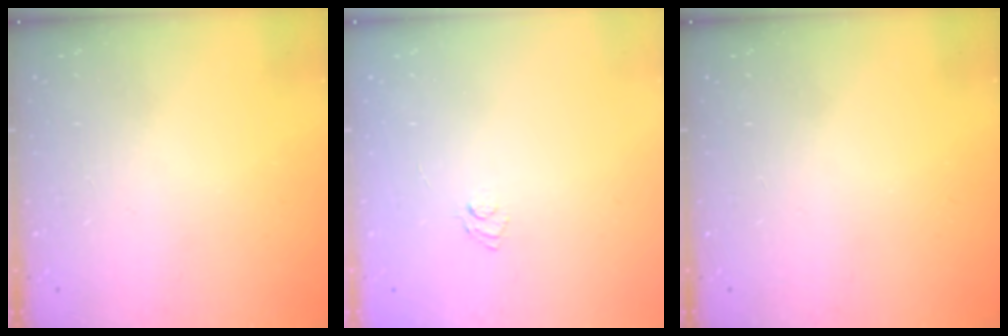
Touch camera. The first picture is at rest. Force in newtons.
{"total": 3.7, "press": 3.5, "slide": 1.3}
{"total": 0.0}